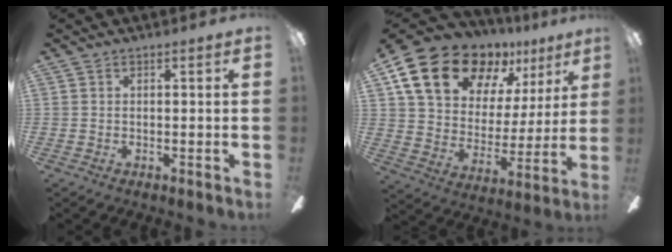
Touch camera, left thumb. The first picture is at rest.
{"total": 20.3, "force": [13.9, 11.6, 9.2], "torque": [-0.171, -0.082, 0.257]}